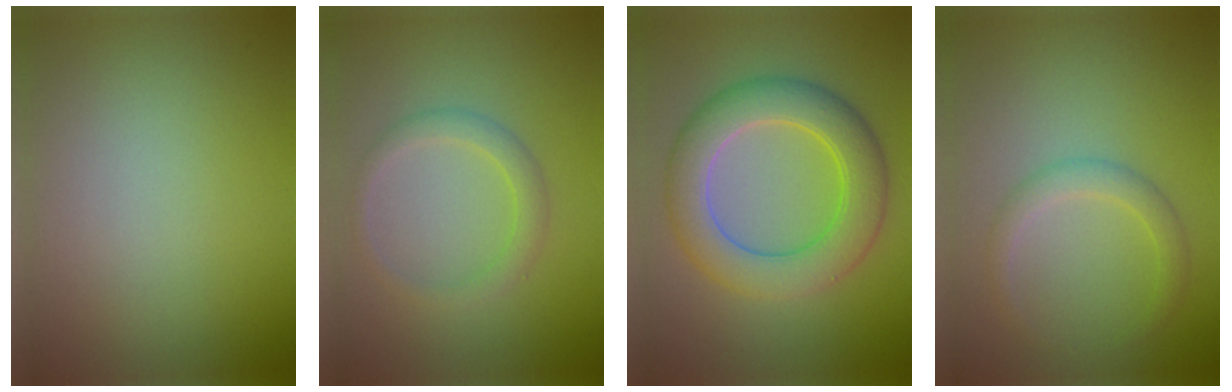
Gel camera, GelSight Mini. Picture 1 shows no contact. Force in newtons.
{"total": 2.1, "press": 2.1, "slide": 0.1}
{"total": 7.0, "press": 7.0, "slide": 0.2}
{"total": 2.0, "press": 2.0, "slide": 0.1}